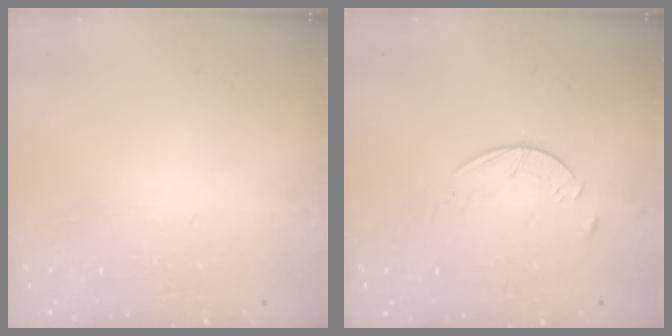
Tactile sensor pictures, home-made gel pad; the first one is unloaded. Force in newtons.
{"total": 2.6, "press": 2.5, "slide": 0.3}